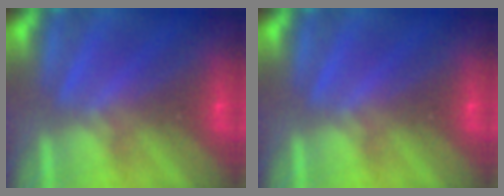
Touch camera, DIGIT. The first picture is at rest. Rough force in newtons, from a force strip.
{"total": 0.0}